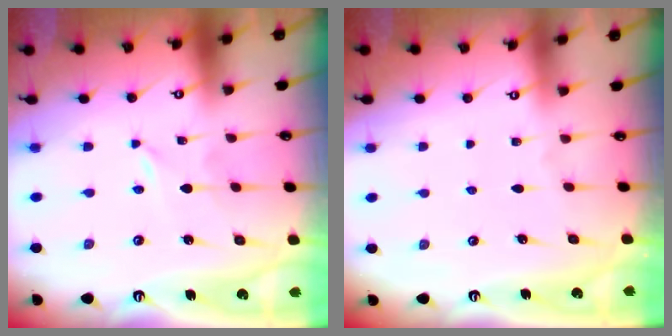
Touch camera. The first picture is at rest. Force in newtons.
{"total": 0.0}